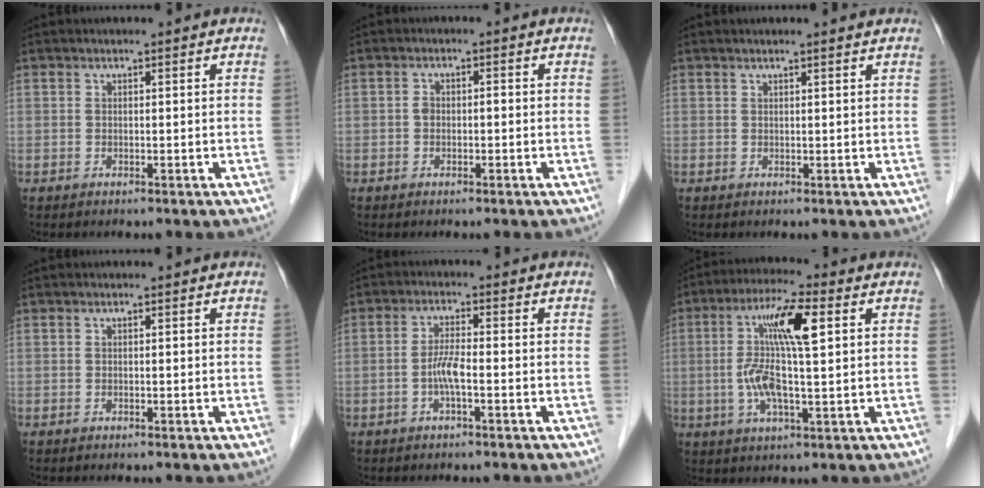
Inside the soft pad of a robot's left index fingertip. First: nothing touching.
{"total": 1.4, "force": [-0.3, 1.0, 0.9], "torque": [-0.021, 0.012, -0.005]}
{"total": 1.1, "force": [1.0, -0.1, 0.5], "torque": [-0.014, 0.004, 0.016]}
{"total": 0.0}
{"total": 3.3, "force": [-1.1, 0.4, 3.1], "torque": [-0.071, 0.004, -0.024]}
{"total": 11.0, "force": [1.7, 1.4, 10.7], "torque": [-0.214, 0.012, 0.028]}